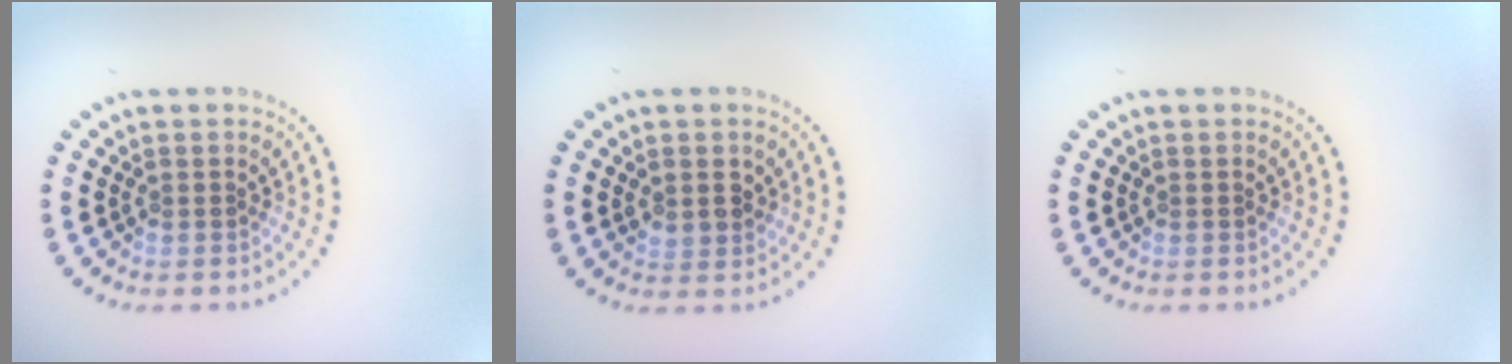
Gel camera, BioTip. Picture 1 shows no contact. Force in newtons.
{"total": 1.9, "press": 1.8, "slide": 0.5}
{"total": 0.0}